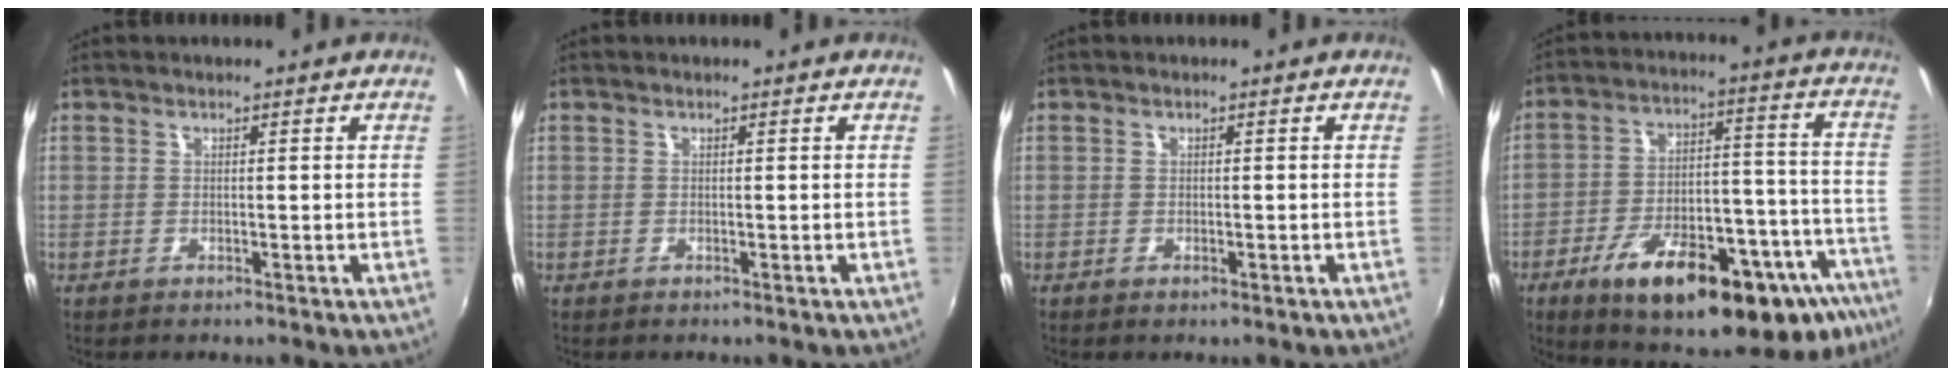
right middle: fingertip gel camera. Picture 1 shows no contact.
{"total": 0.0}
{"total": 0.6, "force": [-0.3, 0.2, 0.4], "torque": [-0.005, -0.001, -0.005]}
{"total": 29.2, "force": [-18.3, 10.9, 19.9], "torque": [-0.282, 0.009, -0.245]}